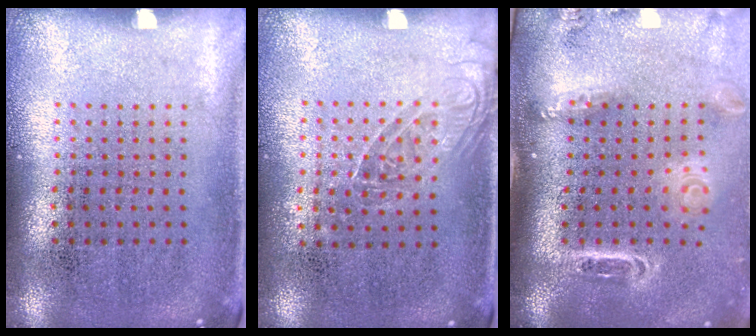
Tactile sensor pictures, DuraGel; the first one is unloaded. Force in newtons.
{"total": 1.2, "press": 1.1, "slide": 0.7}
{"total": 2.8, "press": 1.9, "slide": 2.0}